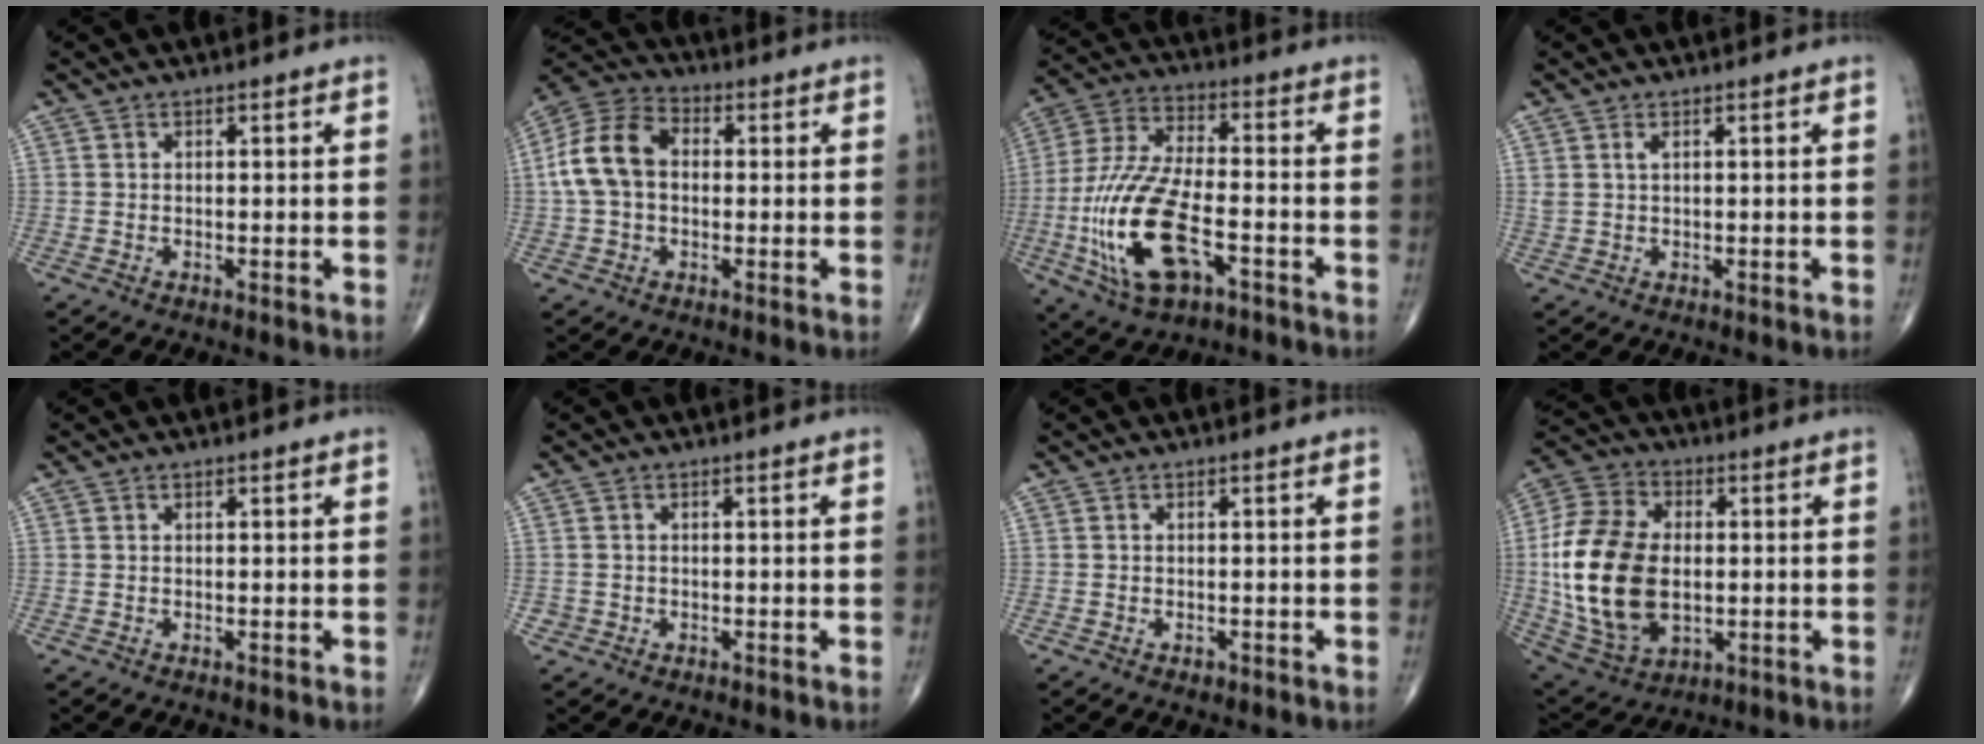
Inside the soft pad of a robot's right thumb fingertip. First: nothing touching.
{"total": 11.7, "force": [0.5, 8.2, 8.3], "torque": [-0.165, 0.035, 0.000]}
{"total": 19.4, "force": [-6.2, 8.6, 16.2], "torque": [-0.345, 0.022, -0.107]}
{"total": 1.4, "force": [0.7, 0.5, 1.0], "torque": [-0.025, 0.005, 0.020]}
{"total": 0.0}
{"total": 1.2, "force": [-0.4, 1.1, 0.1], "torque": [0.004, 0.005, -0.008]}
{"total": 0.8, "force": [-0.5, 0.5, 0.4], "torque": [-0.005, 0.000, -0.006]}
{"total": 21.7, "force": [-0.8, 13.8, 16.7], "torque": [-0.333, -0.003, -0.004]}